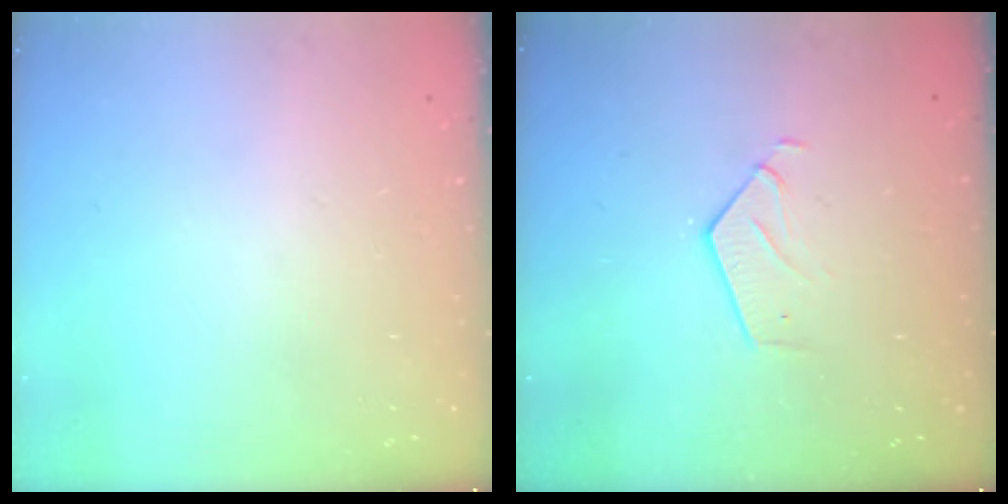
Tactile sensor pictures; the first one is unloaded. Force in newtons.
{"total": 3.2, "press": 3.2, "slide": 0.2}